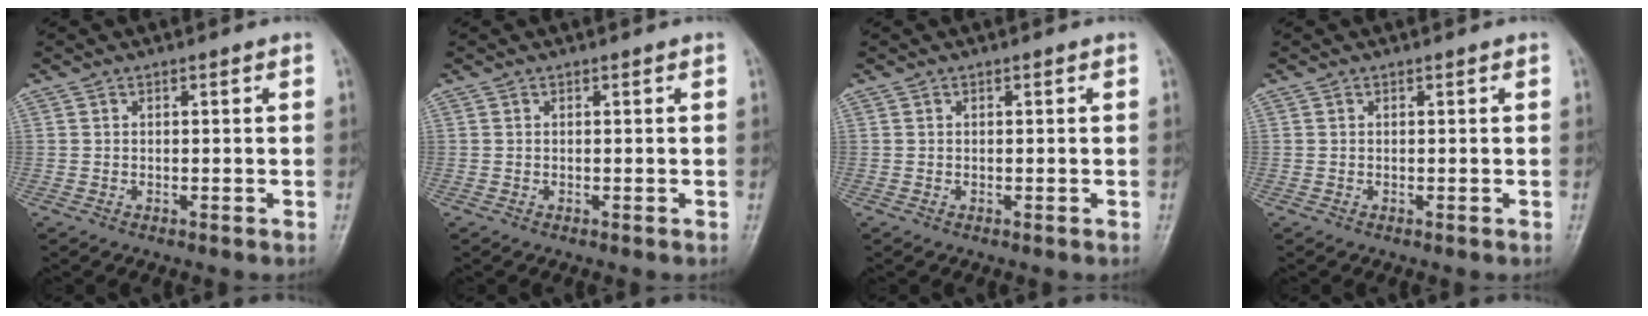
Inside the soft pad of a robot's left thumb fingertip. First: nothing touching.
{"total": 0.0}
{"total": 0.0}
{"total": 0.0}